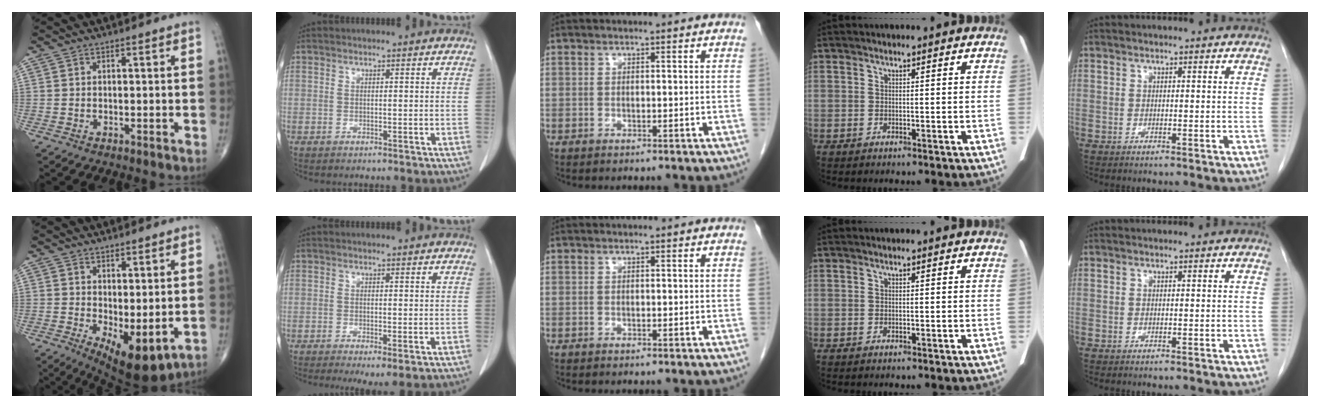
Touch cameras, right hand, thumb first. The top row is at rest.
{"thumb": {"total": 9.1, "force": [-1.2, 3.9, 8.1], "torque": [-0.116, -0.019, -0.001]}, "index": {"total": 3.7, "force": [-1.6, 0.9, 3.2], "torque": [-0.049, -0.014, -0.023]}}